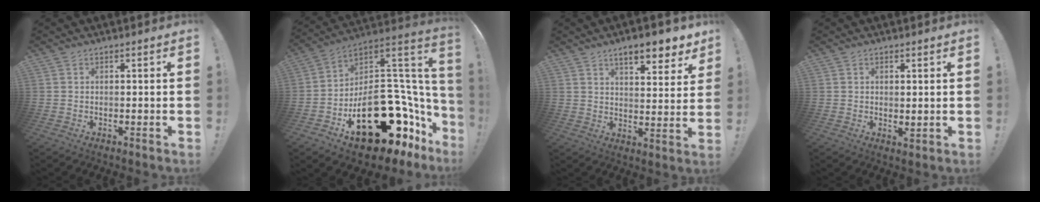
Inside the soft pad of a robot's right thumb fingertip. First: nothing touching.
{"total": 27.3, "force": [-10.8, 15.6, 19.7], "torque": [-0.245, 0.038, -0.136]}
{"total": 9.4, "force": [6.7, 2.5, 6.1], "torque": [-0.076, -0.046, 0.112]}
{"total": 1.5, "force": [1.1, 0.5, 0.8], "torque": [0.000, -0.010, 0.018]}